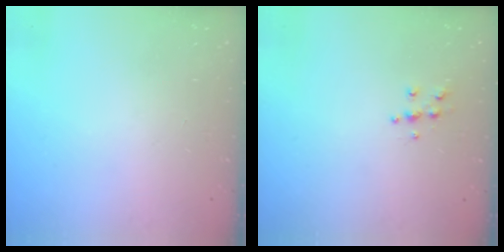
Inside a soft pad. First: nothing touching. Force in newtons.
{"total": 5.7, "press": 5.7, "slide": 0.6}